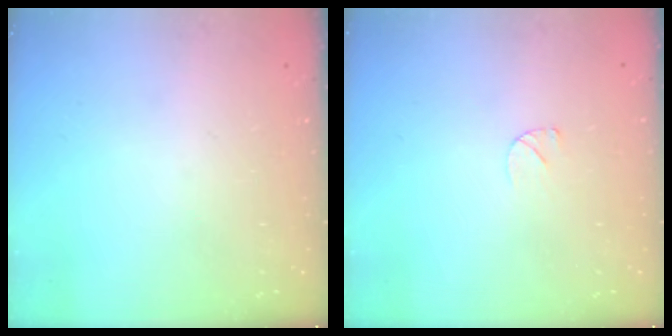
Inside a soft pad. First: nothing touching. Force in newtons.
{"total": 3.8, "press": 3.8, "slide": 0.4}